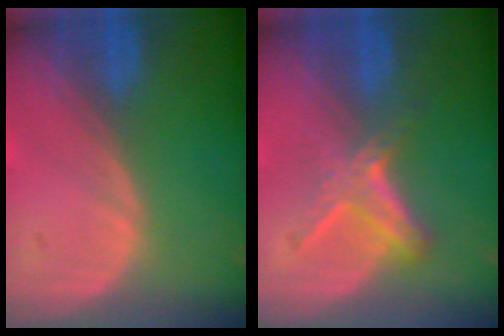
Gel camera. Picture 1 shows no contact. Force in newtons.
{"total": 5.2, "press": 4.8, "slide": 2.1}